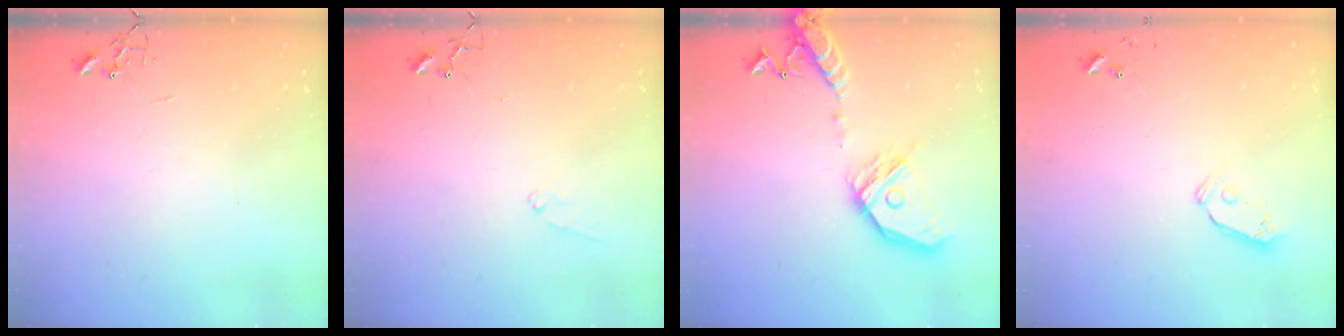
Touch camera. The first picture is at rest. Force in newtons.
{"total": 6.8, "press": 6.8, "slide": 0.7}
{"total": 18.2, "press": 17.9, "slide": 3.1}
{"total": 5.8, "press": 5.7, "slide": 0.9}